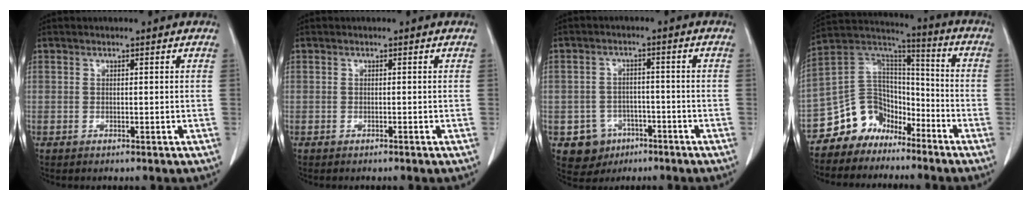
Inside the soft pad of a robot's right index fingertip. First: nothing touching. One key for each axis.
{"total": 0.0}
{"total": 5.8, "fx": -2.8, "fy": 5.0, "fz": 0.9, "tx": -0.012, "ty": 0.010, "tz": -0.036}
{"total": 10.4, "fx": -7.5, "fy": 7.1, "fz": 1.3, "tx": -0.026, "ty": 0.080, "tz": -0.138}